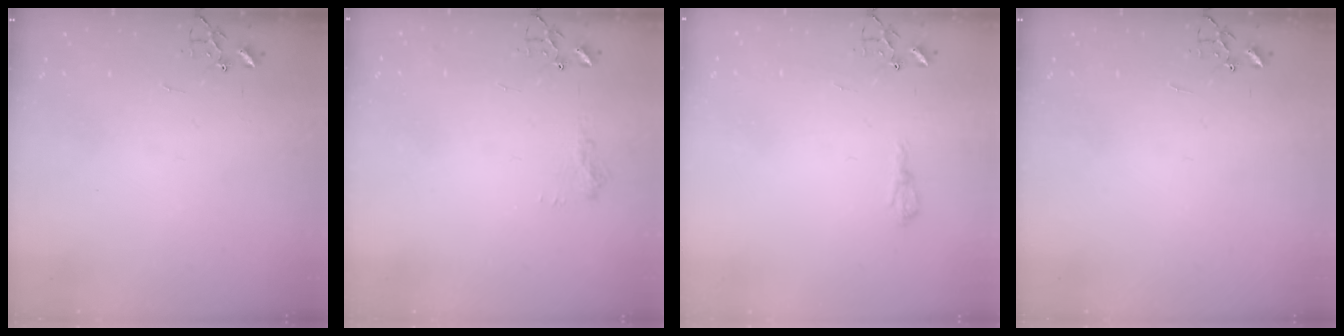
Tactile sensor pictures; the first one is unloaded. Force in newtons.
{"total": 8.2, "press": 8.2, "slide": 0.9}
{"total": 7.2, "press": 7.1, "slide": 0.6}
{"total": 0.0}